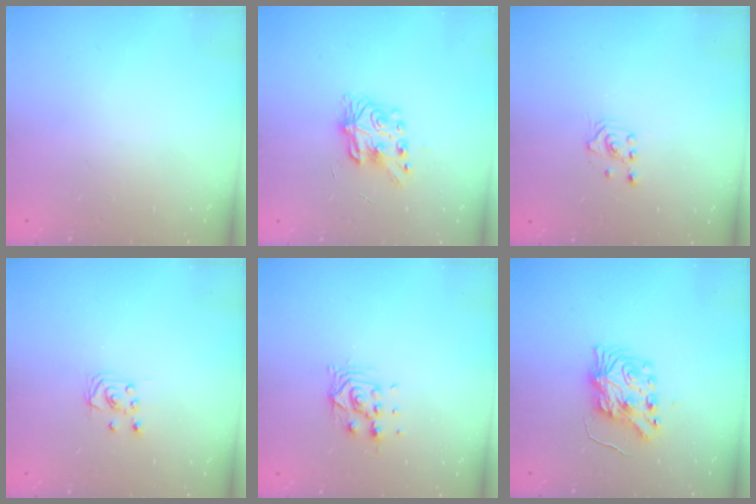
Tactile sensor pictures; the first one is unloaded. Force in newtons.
{"total": 8.4, "press": 8.3, "slide": 0.3}
{"total": 1.6, "press": 1.5, "slide": 0.2}
{"total": 2.3, "press": 2.2, "slide": 0.3}
{"total": 7.2, "press": 7.2, "slide": 0.6}
{"total": 8.7, "press": 8.6, "slide": 0.4}